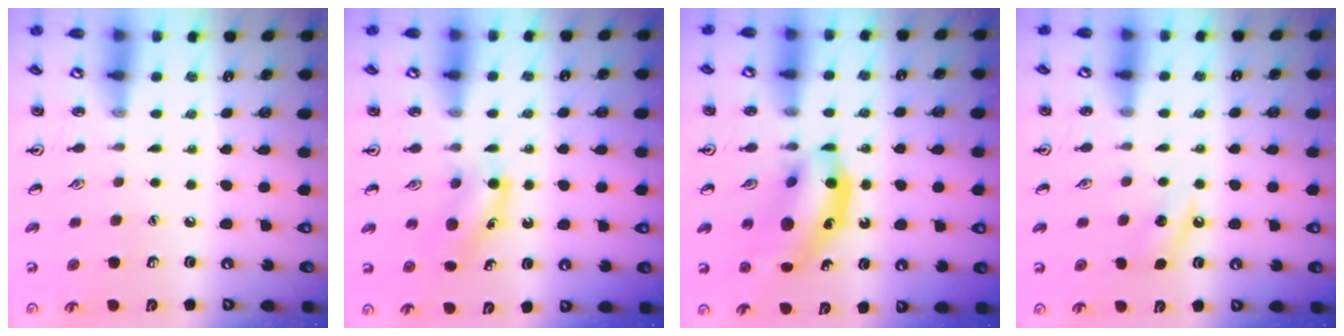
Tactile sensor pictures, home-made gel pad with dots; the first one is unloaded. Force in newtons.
{"total": 5.6, "press": 5.3, "slide": 1.7}
{"total": 11.5, "press": 11.0, "slide": 3.5}
{"total": 4.1, "press": 3.9, "slide": 1.4}